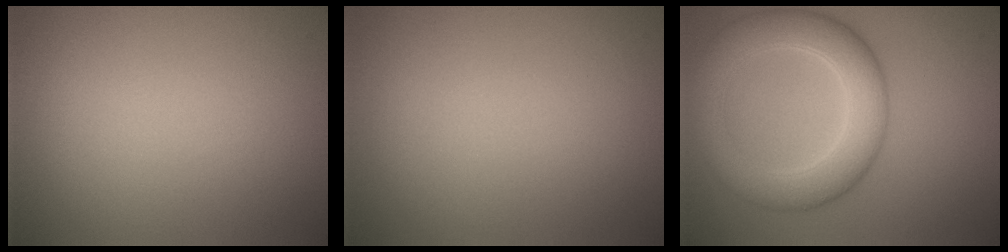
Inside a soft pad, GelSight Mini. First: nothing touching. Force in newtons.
{"total": 0.0}
{"total": 6.7, "press": 6.7, "slide": 0.1}